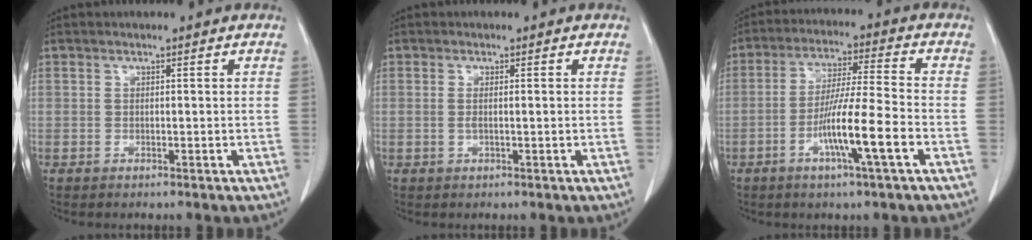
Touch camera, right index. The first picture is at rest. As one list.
[{"total": 1.6, "force": [-0.1, 0.3, 1.6], "torque": [-0.032, 0.001, 0.001]}, {"total": 10.6, "force": [-4.0, -0.5, 9.8], "torque": [-0.180, -0.007, -0.076]}]